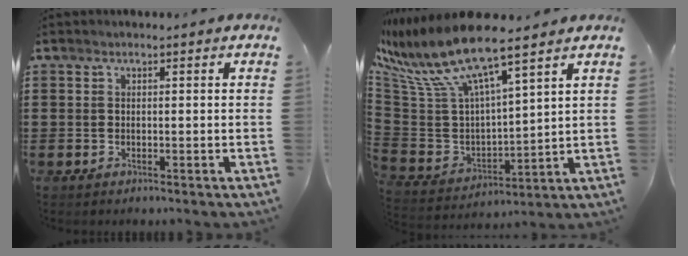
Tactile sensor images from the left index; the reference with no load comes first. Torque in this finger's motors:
{"motor_torque": [1.60, -0.54, 1.05, 0.21]}